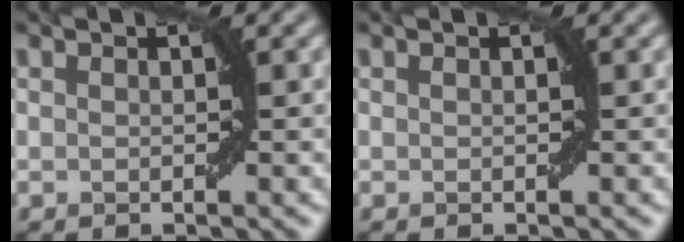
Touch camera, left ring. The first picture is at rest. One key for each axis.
{"total": 0.0}